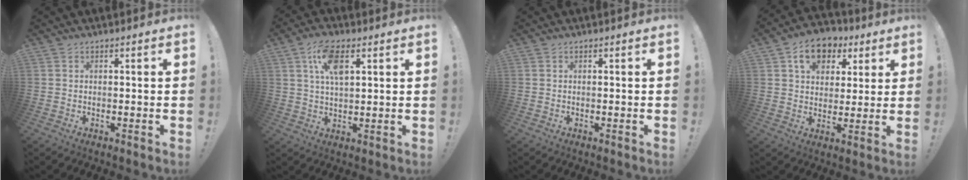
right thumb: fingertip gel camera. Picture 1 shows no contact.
{"total": 9.4, "force": [3.8, 4.3, 7.4], "torque": [-0.130, 0.002, 0.068]}
{"total": 0.0}
{"total": 10.9, "force": [5.2, 8.1, 5.1], "torque": [-0.071, -0.017, 0.097]}